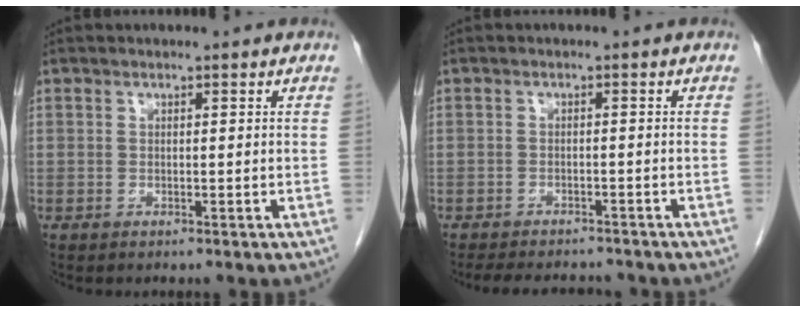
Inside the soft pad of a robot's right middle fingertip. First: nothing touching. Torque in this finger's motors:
{"motor_torque": [0.03, -0.02, 0.01, 0.00]}